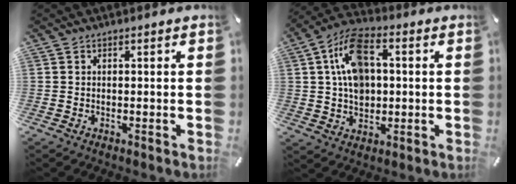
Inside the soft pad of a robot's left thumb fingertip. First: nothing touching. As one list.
[{"total": 12.1, "force": [2.1, 8.6, 8.3], "torque": [-0.158, 0.011, 0.039]}]